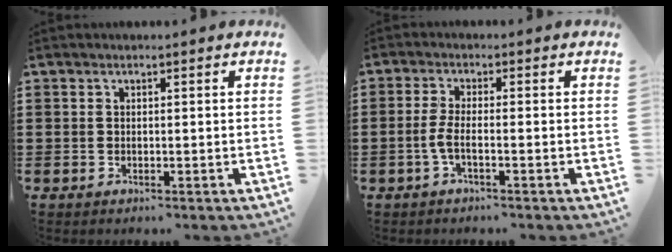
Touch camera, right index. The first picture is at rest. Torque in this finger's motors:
{"motor_torque": [0.56, 1.40, 0.01, 0.00]}